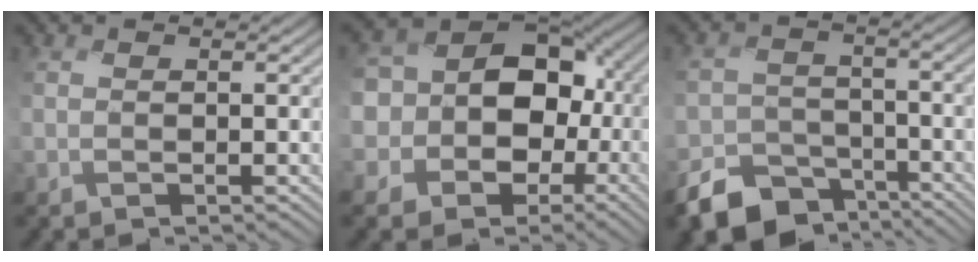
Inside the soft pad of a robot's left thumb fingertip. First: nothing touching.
{"total": 13.6, "force": [-0.7, 11.0, 7.9], "torque": [-0.169, -0.011, -0.018]}
{"total": 10.1, "force": [-7.6, 6.0, 2.9], "torque": [-0.049, -0.020, -0.126]}